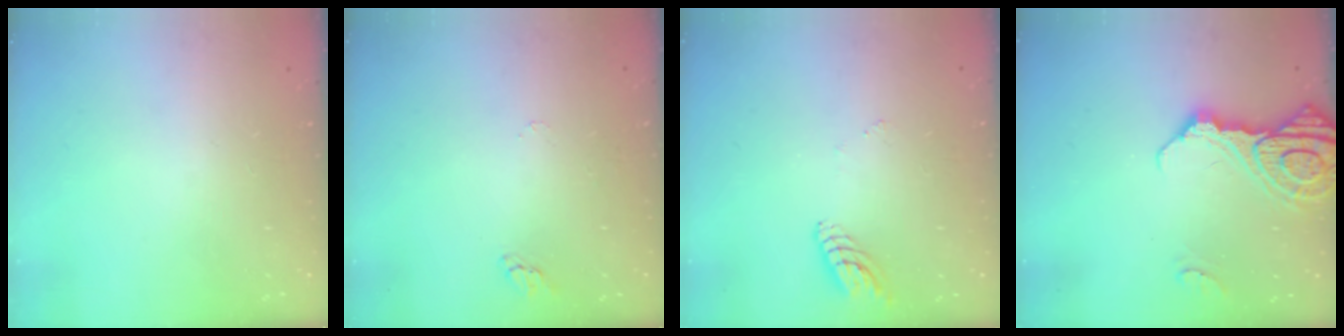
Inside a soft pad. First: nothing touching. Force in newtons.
{"total": 2.9, "press": 2.9, "slide": 0.2}
{"total": 6.8, "press": 6.8, "slide": 0.5}
{"total": 15.5, "press": 15.3, "slide": 1.8}